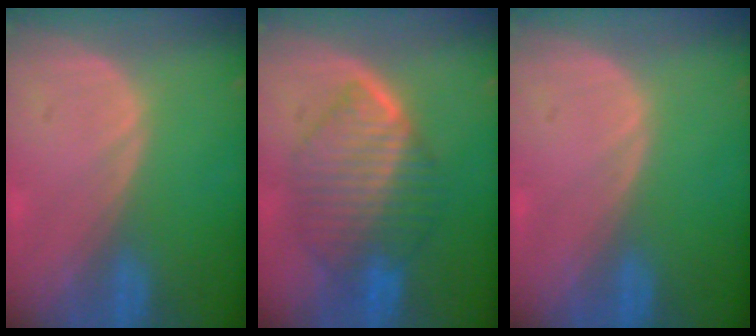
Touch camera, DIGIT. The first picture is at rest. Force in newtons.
{"total": 9.1, "press": 9.1, "slide": 0.5}
{"total": 0.0}